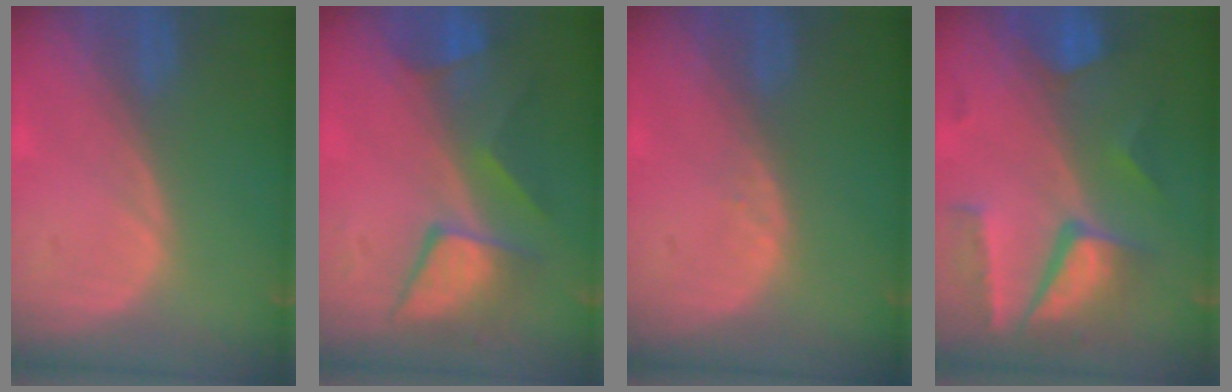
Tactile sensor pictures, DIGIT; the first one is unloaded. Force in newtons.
{"total": 7.7, "press": 7.7, "slide": 0.7}
{"total": 0.7, "press": 0.6, "slide": 0.2}
{"total": 9.9, "press": 8.5, "slide": 5.1}